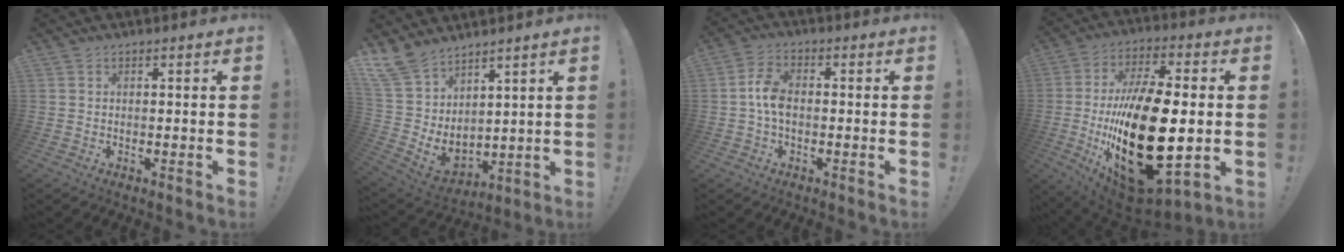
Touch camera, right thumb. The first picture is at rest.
{"total": 10.2, "force": [6.9, 6.3, 4.1], "torque": [-0.096, -0.069, 0.138]}
{"total": 7.8, "force": [-0.5, 5.0, 5.9], "torque": [-0.107, 0.015, -0.008]}
{"total": 31.7, "force": [-3.6, 15.1, 27.7], "torque": [-0.519, 0.007, -0.046]}